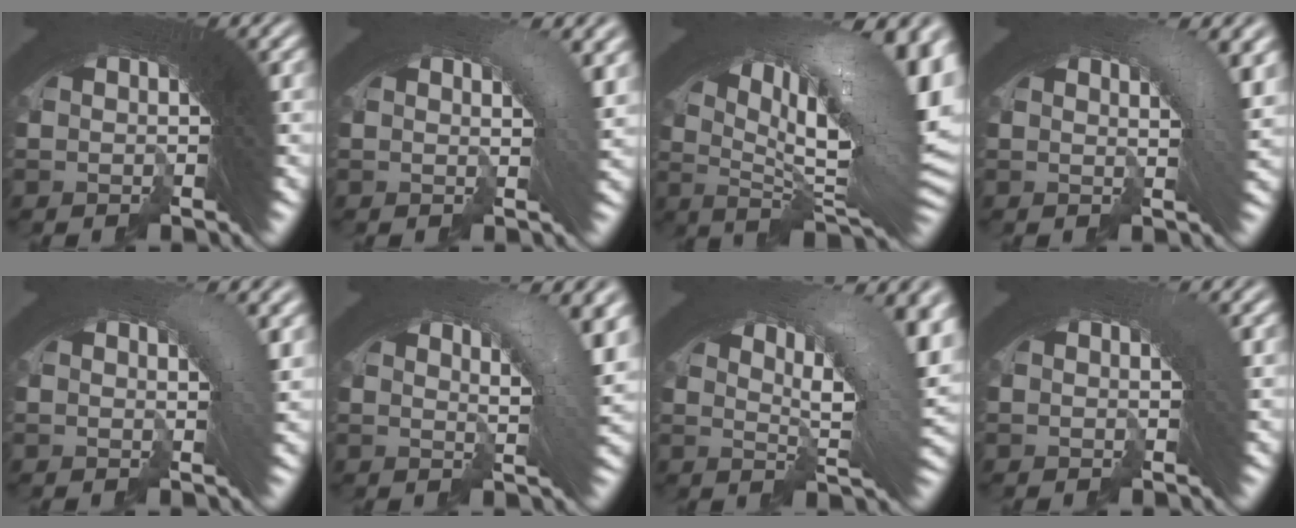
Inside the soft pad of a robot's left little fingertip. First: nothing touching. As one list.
[{"total": 3.7, "force": [0.8, 1.1, 3.4], "torque": [-0.036, 0.008, 0.004]}, {"total": 13.6, "force": [0.4, 5.9, 12.2], "torque": [-0.158, 0.008, -0.002]}, {"total": 4.3, "force": [0.9, 1.4, 4.0], "torque": [-0.049, 0.007, 0.007]}, {"total": 2.9, "force": [0.6, 0.7, 2.8], "torque": [-0.032, 0.007, 0.001]}, {"total": 6.3, "force": [1.4, 2.1, 5.7], "torque": [-0.071, 0.011, 0.013]}, {"total": 9.7, "force": [1.9, 3.9, 8.7], "torque": [-0.114, 0.016, 0.016]}, {"total": 1.4, "force": [0.3, 0.4, 1.3], "torque": [-0.012, 0.007, 0.000]}]